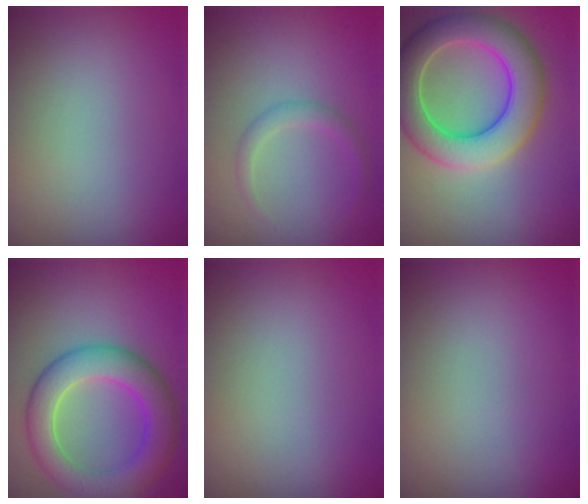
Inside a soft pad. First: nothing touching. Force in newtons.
{"total": 1.5, "press": 1.5, "slide": 0.1}
{"total": 7.8, "press": 7.8, "slide": 0.4}
{"total": 6.5, "press": 6.5, "slide": 0.4}
{"total": 0.0}
{"total": 0.0}